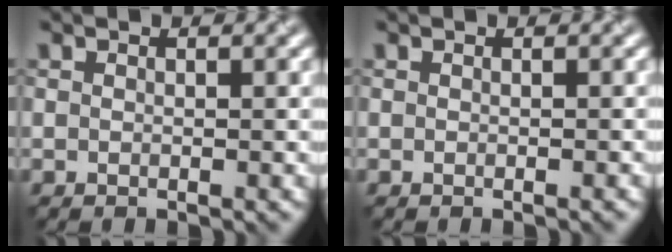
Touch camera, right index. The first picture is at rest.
{"total": 0.7, "force": [-0.4, 0.3, 0.5], "torque": [0.002, 0.003, -0.008]}